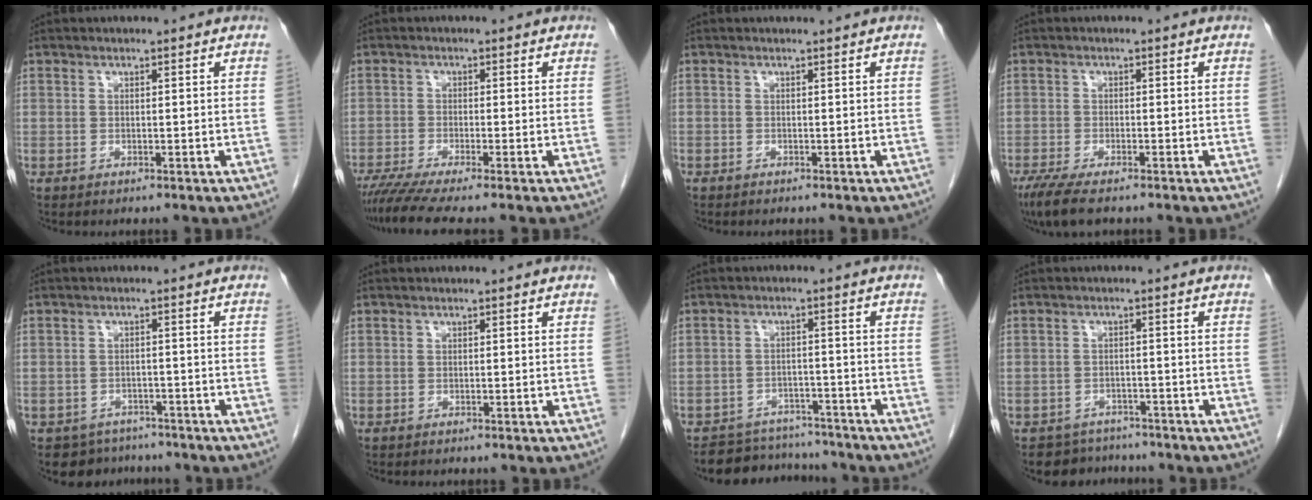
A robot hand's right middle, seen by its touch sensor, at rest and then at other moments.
{"total": 6.1, "force": [-4.9, -0.6, 3.5], "torque": [-0.055, -0.015, -0.084]}
{"total": 0.0}
{"total": 5.8, "force": [-4.2, 1.1, 3.8], "torque": [-0.070, -0.016, -0.070]}
{"total": 5.2, "force": [-4.4, 2.8, -0.5], "torque": [0.016, 0.013, -0.062]}
{"total": 0.0}
{"total": 8.6, "force": [-8.0, 3.0, 0.3], "torque": [0.010, 0.012, -0.111]}
{"total": 5.0, "force": [-4.2, 2.5, -0.6], "torque": [0.018, 0.012, -0.063]}